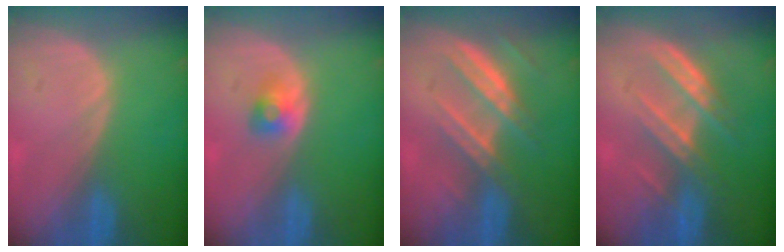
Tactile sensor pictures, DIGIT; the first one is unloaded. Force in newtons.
{"total": 2.5, "press": 2.3, "slide": 0.9}
{"total": 7.7, "press": 6.9, "slide": 3.5}
{"total": 7.1, "press": 6.5, "slide": 2.8}